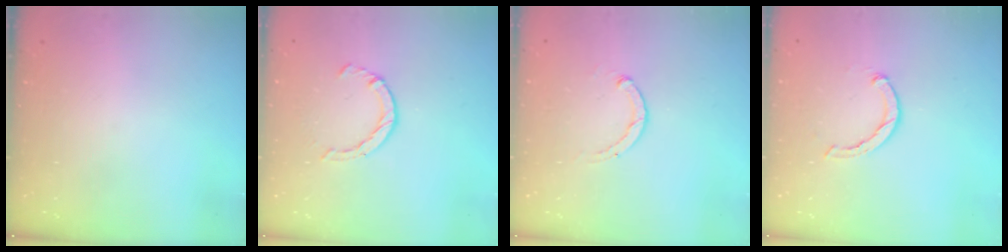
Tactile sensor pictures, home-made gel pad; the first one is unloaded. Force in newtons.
{"total": 4.1, "press": 4.0, "slide": 0.4}
{"total": 1.8, "press": 1.7, "slide": 0.5}
{"total": 1.9, "press": 1.9, "slide": 0.3}